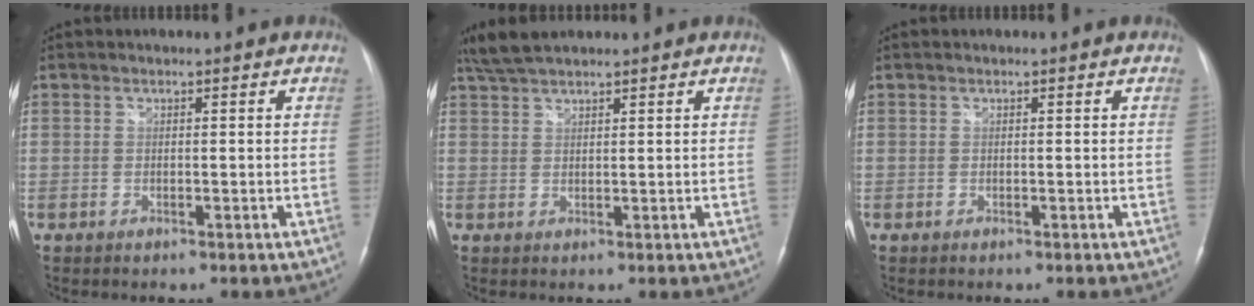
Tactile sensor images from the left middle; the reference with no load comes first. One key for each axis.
{"total": 4.4, "fx": 3.9, "fy": 0.6, "fz": 1.9, "tx": -0.048, "ty": 0.017, "tz": 0.080}
{"total": 0.0}